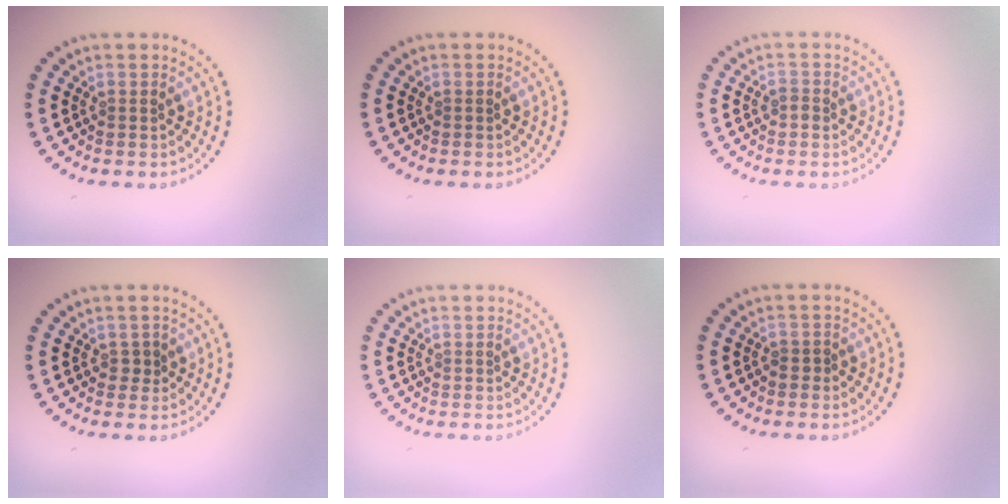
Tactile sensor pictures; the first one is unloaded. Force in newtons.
{"total": 0.0}
{"total": 0.9, "press": 0.9, "slide": 0.2}
{"total": 0.7, "press": 0.6, "slide": 0.4}
{"total": 0.0}
{"total": 0.6, "press": 0.4, "slide": 0.5}